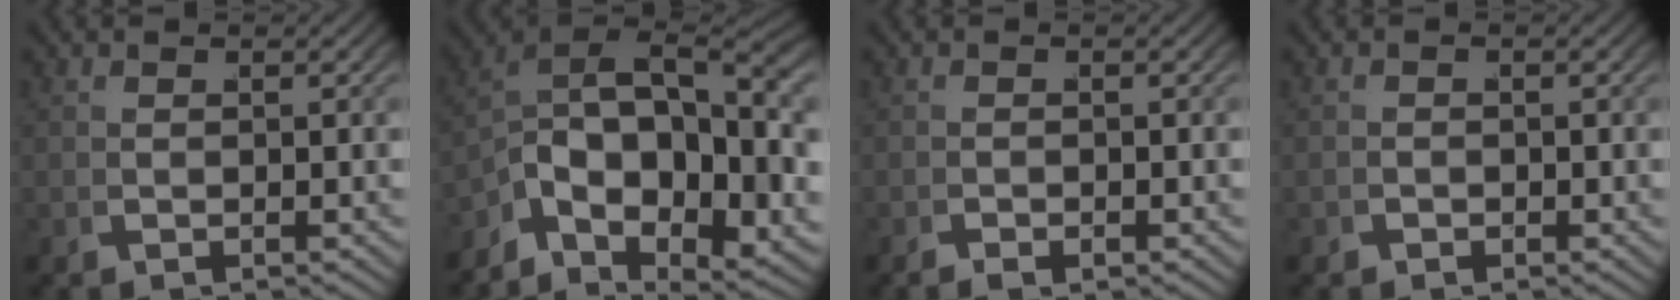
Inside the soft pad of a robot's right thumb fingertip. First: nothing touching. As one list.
[{"total": 12.9, "force": [0.3, 8.3, 9.9], "torque": [-0.164, -0.015, -0.004]}, {"total": 0.7, "force": [-0.7, 0.0, 0.2], "torque": [0.008, 0.002, -0.019]}, {"total": 0.7, "force": [-0.5, 0.5, 0.0], "torque": [0.004, 0.000, -0.012]}]